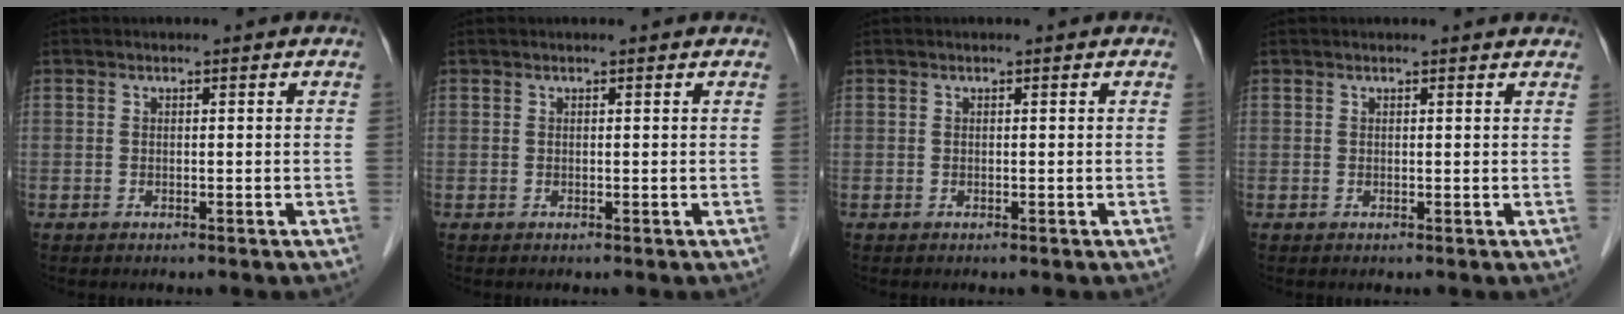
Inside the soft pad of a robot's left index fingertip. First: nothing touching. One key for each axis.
{"total": 0.8, "fx": 0.8, "fy": 0.1, "fz": 0.3, "tx": -0.007, "ty": 0.010, "tz": 0.010}
{"total": 0.0}
{"total": 3.3, "fx": 3.2, "fy": 0.3, "fz": 0.8, "tx": -0.012, "ty": 0.011, "tz": 0.025}